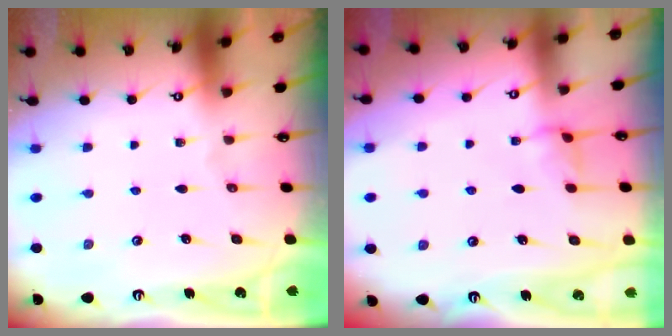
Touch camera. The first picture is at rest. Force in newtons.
{"total": 2.7, "press": 2.7, "slide": 0.4}